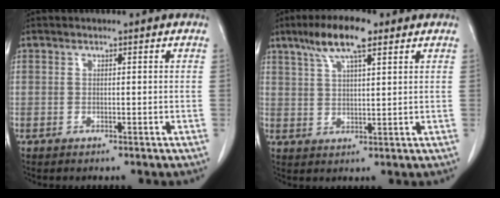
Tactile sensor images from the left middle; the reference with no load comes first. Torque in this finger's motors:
{"motor_torque": [1.19, -0.95, 0.14, 0.11]}